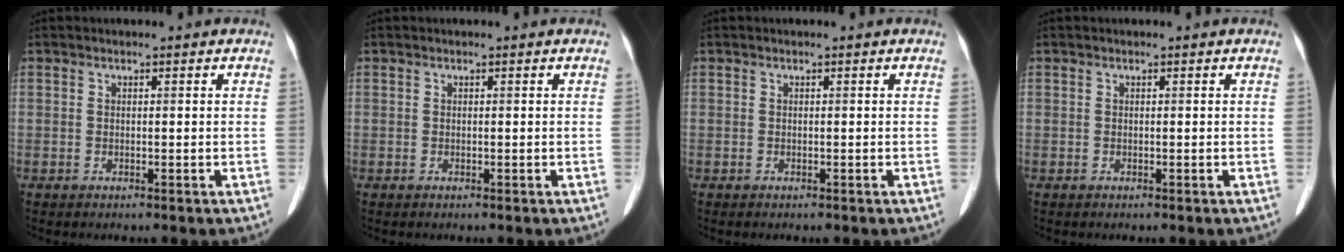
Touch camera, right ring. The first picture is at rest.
{"total": 0.0}
{"total": 0.0}
{"total": 0.0}